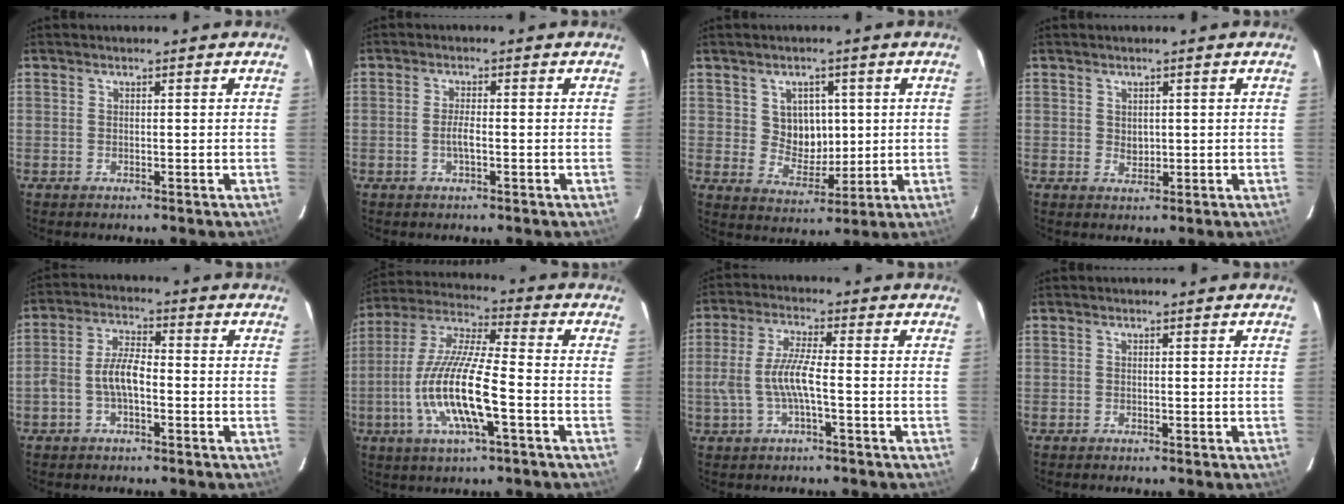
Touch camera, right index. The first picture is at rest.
{"total": 2.4, "force": [-0.7, 0.4, 2.3], "torque": [-0.045, -0.001, -0.013]}
{"total": 6.8, "force": [1.5, 5.9, 3.0], "torque": [-0.048, 0.008, 0.037]}
{"total": 1.7, "force": [0.4, 1.4, 0.8], "torque": [-0.009, 0.002, 0.011]}
{"total": 5.8, "force": [-1.8, 2.4, 5.0], "torque": [-0.106, 0.016, -0.035]}
{"total": 15.5, "force": [-4.5, 2.6, 14.6], "torque": [-0.297, -0.009, -0.090]}
{"total": 7.6, "force": [-1.7, 1.3, 7.3], "torque": [-0.157, 0.002, -0.028]}
{"total": 0.0}